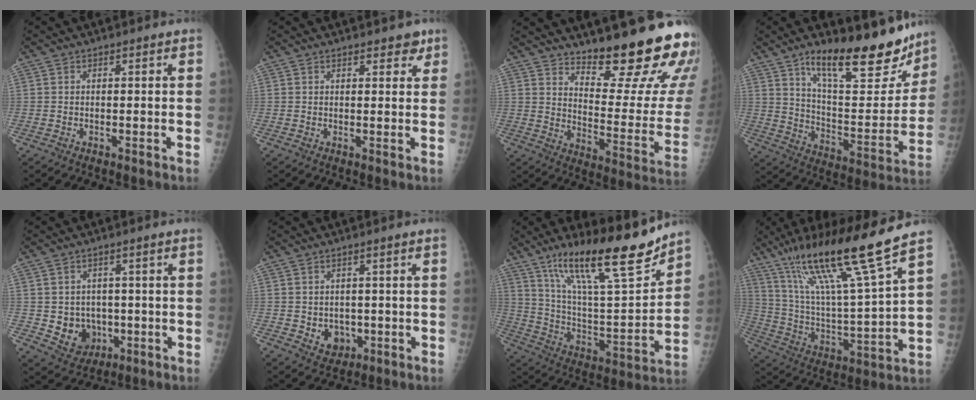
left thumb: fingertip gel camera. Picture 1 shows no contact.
{"total": 3.1, "force": [2.3, 1.5, 1.4], "torque": [0.005, -0.010, 0.026]}
{"total": 21.5, "force": [16.2, 4.2, 13.4], "torque": [-0.157, -0.147, 0.224]}
{"total": 23.2, "force": [16.4, 7.6, 14.5], "torque": [-0.166, -0.092, 0.258]}
{"total": 7.3, "force": [-0.9, 6.4, 3.3], "torque": [-0.018, 0.002, 0.002]}
{"total": 4.5, "force": [-0.7, 3.8, 2.4], "torque": [-0.014, 0.001, 0.002]}
{"total": 23.9, "force": [16.9, 5.1, 16.1], "torque": [-0.244, -0.074, 0.294]}
{"total": 21.6, "force": [14.9, 0.2, 15.7], "torque": [-0.257, -0.062, 0.271]}